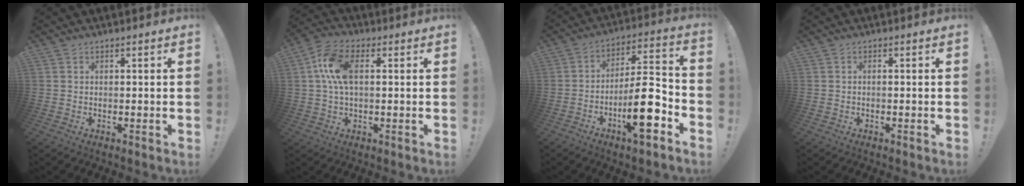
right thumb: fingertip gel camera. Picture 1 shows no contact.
{"total": 10.8, "force": [2.0, 6.0, 8.8], "torque": [-0.172, 0.006, 0.037]}
{"total": 16.4, "force": [-6.4, 4.7, 14.4], "torque": [-0.220, 0.037, -0.102]}
{"total": 0.7, "force": [-0.6, 0.0, 0.5], "torque": [-0.012, 0.001, -0.010]}